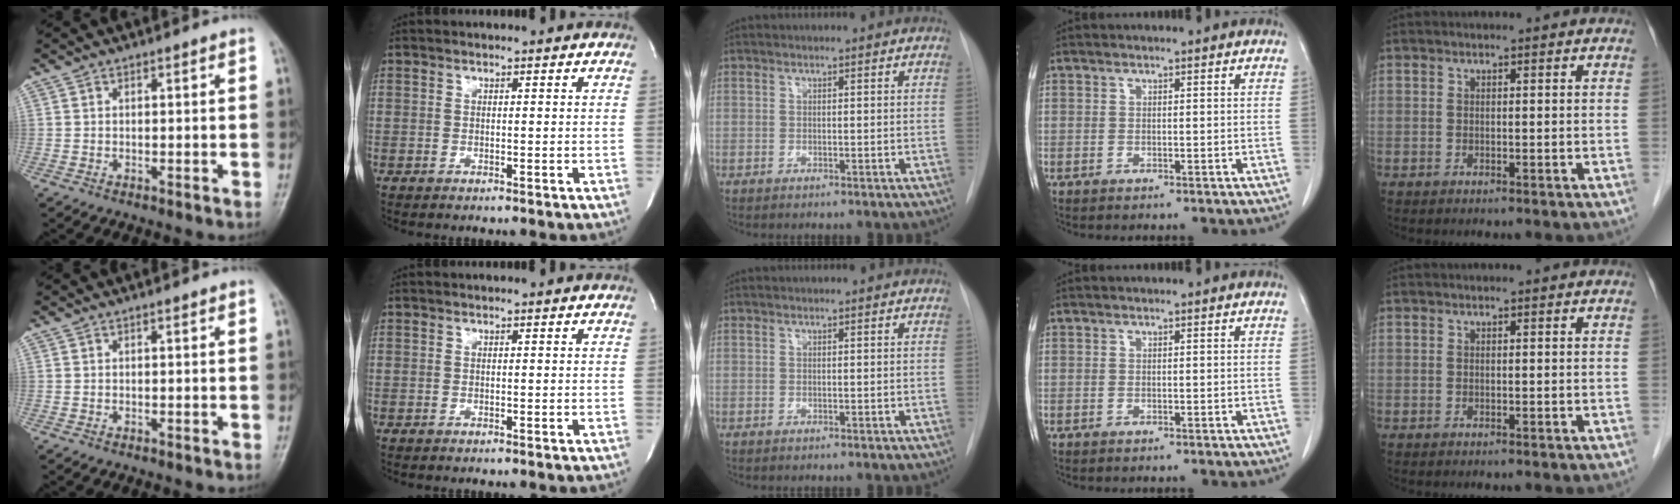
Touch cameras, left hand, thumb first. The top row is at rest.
{}